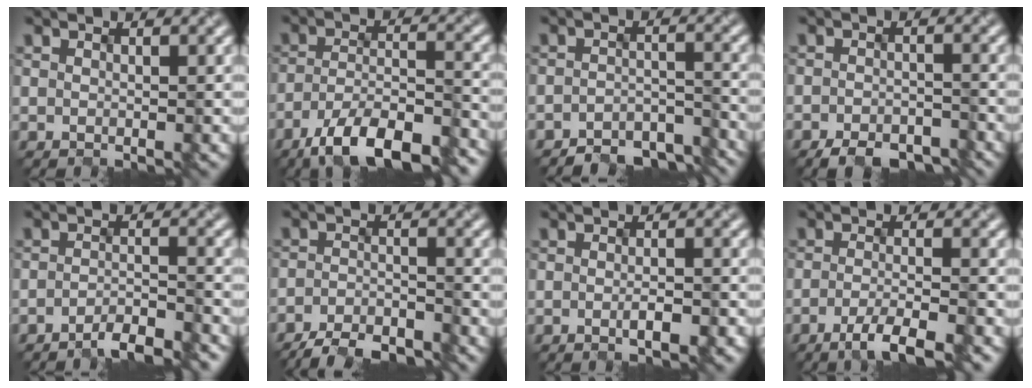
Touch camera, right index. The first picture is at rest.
{"total": 9.7, "force": [-7.0, 2.9, 6.1], "torque": [-0.100, -0.007, -0.118]}
{"total": 4.4, "force": [-4.2, 1.1, 0.6], "torque": [-0.004, -0.005, -0.062]}
{"total": 3.7, "force": [-3.2, 1.2, 1.4], "torque": [-0.016, -0.004, -0.049]}
{"total": 3.4, "force": [-2.9, 0.5, 1.6], "torque": [-0.024, 0.002, -0.057]}
{"total": 5.0, "force": [-4.6, 0.9, 1.9], "torque": [-0.029, -0.004, -0.082]}
{"total": 2.1, "force": [-1.0, 0.5, 1.8], "torque": [-0.030, -0.004, -0.012]}
{"total": 3.7, "force": [-2.4, 0.5, 2.8], "torque": [-0.045, -0.004, -0.048]}